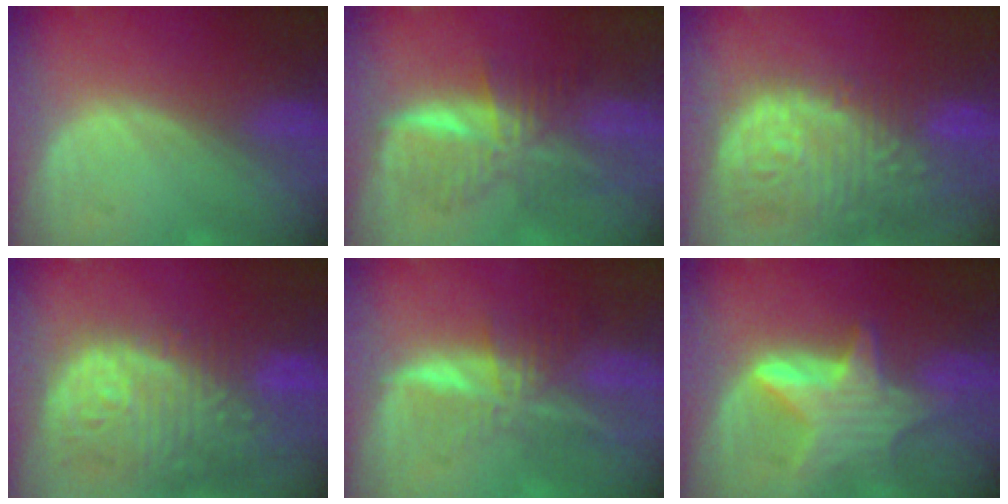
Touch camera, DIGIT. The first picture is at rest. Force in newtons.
{"total": 6.7, "press": 6.7, "slide": 0.2}
{"total": 14.5, "press": 11.9, "slide": 8.2}
{"total": 14.2, "press": 11.7, "slide": 8.1}
{"total": 7.3, "press": 6.1, "slide": 4.0}
{"total": 7.7, "press": 7.7, "slide": 0.4}